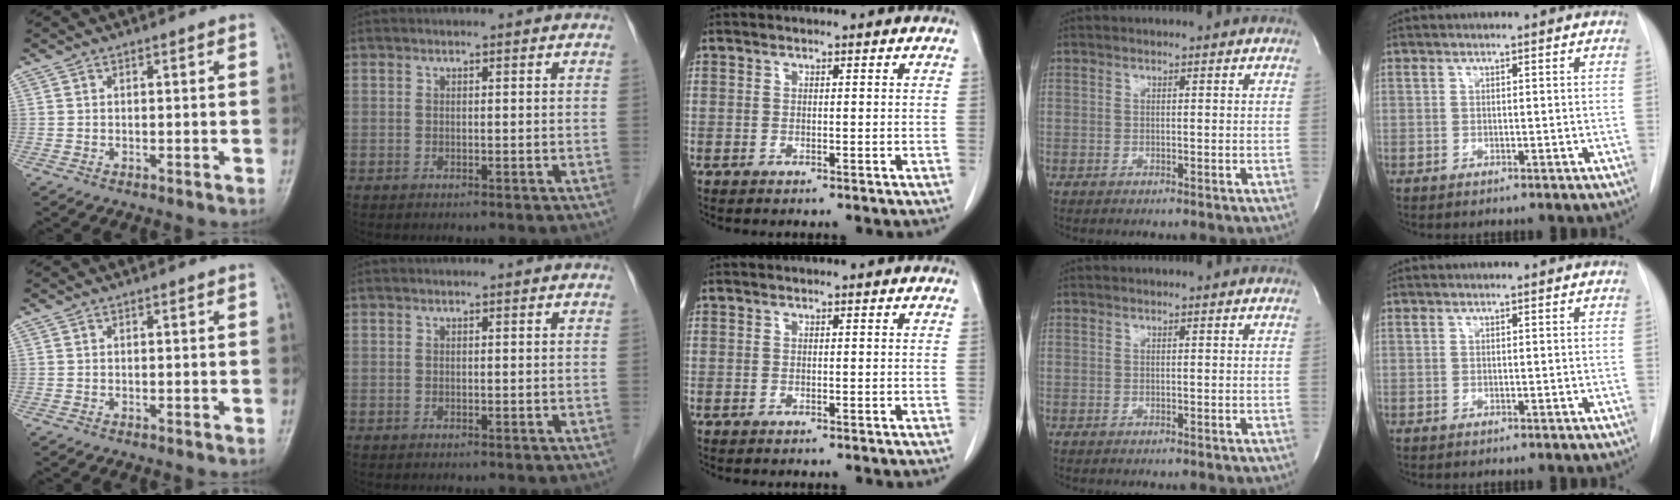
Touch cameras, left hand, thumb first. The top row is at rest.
{}